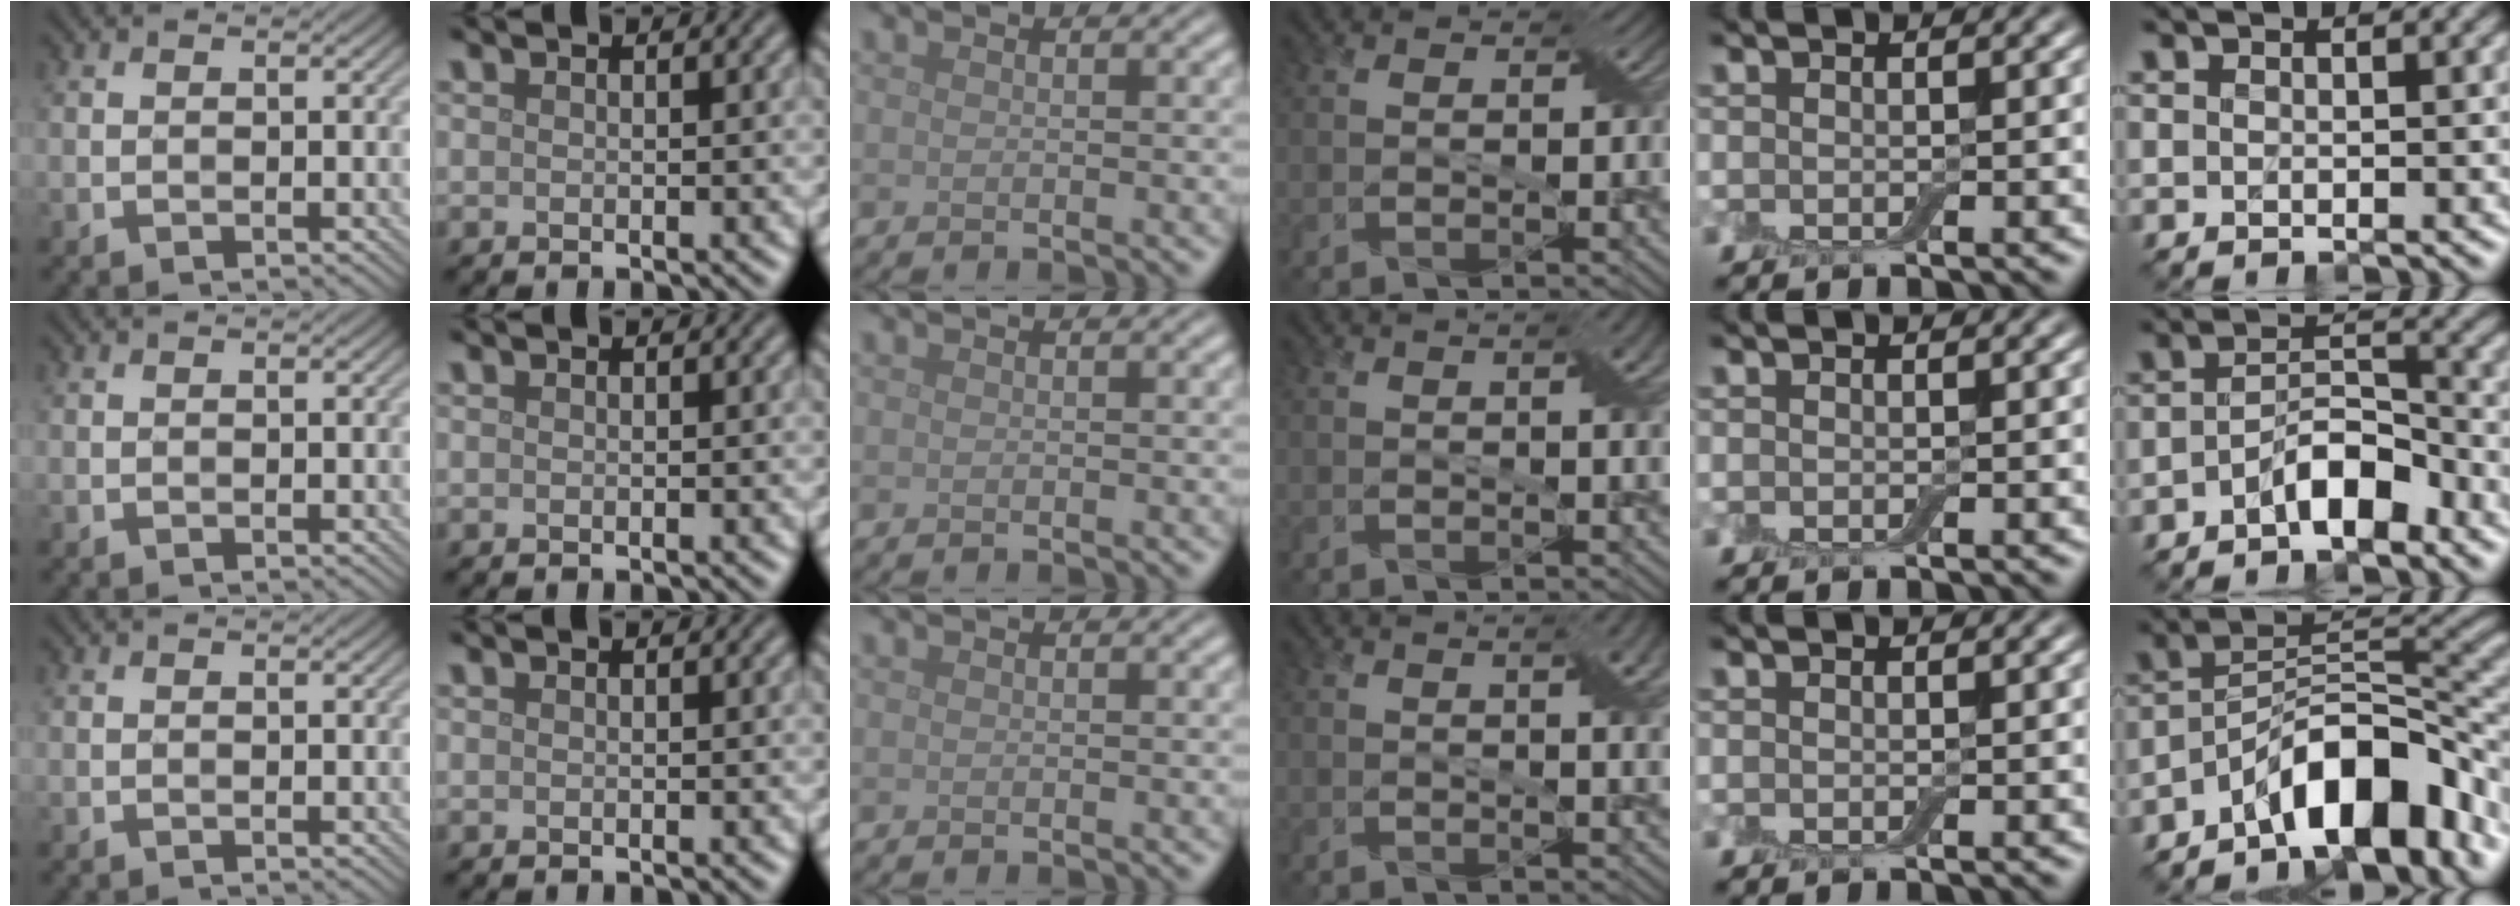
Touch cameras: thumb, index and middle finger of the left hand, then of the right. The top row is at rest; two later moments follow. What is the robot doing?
{"motion": "pour", "object": "bottle"}